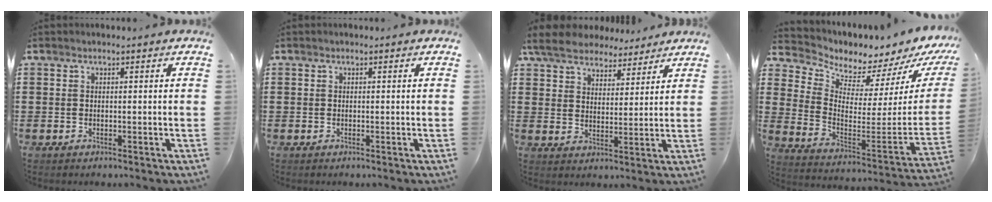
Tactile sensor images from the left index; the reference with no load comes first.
{"total": 0.0}
{"total": 5.9, "force": [5.4, 2.1, 1.3], "torque": [-0.051, -0.014, 0.097]}
{"total": 3.9, "force": [3.8, 0.5, -0.5], "torque": [-0.016, -0.064, 0.059]}